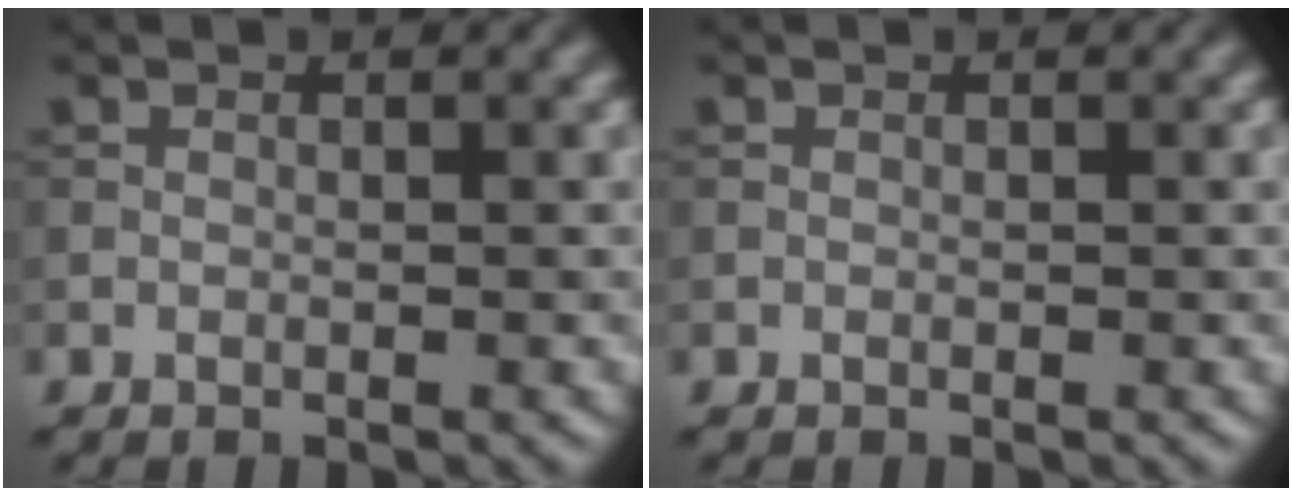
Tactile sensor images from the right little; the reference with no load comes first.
{"total": 0.0}